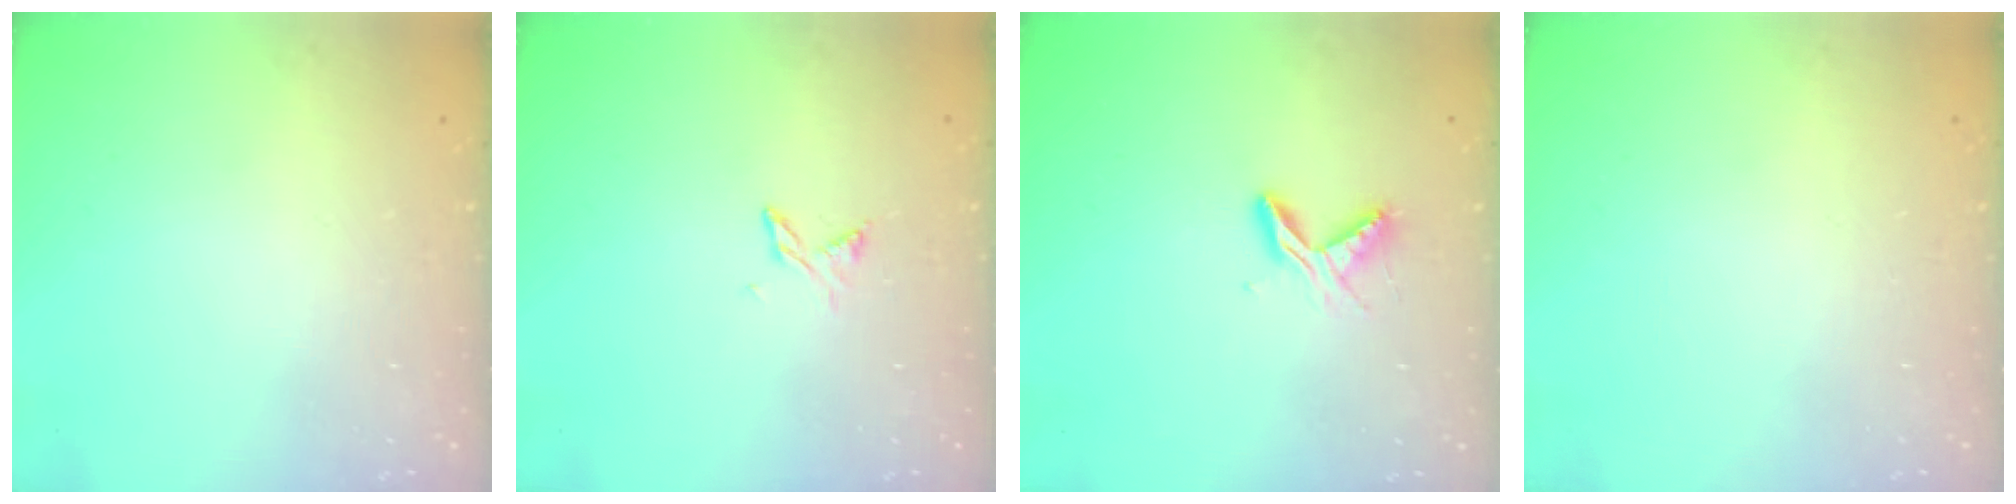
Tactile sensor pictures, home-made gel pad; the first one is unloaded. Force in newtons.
{"total": 2.9, "press": 2.8, "slide": 0.5}
{"total": 5.4, "press": 5.4, "slide": 0.5}
{"total": 0.0}